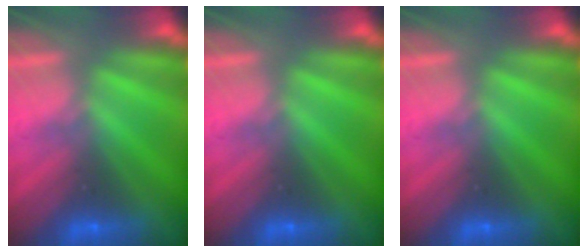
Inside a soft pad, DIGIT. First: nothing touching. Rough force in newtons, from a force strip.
{"total": 0.0}
{"total": 0.0}